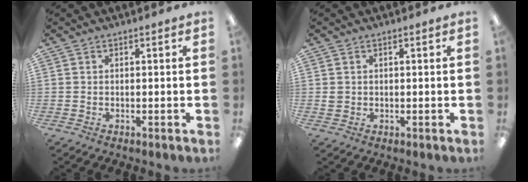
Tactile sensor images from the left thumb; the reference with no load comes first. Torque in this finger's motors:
{"motor_torque": [-0.35, 0.22, -0.16, 0.17, 0.01]}